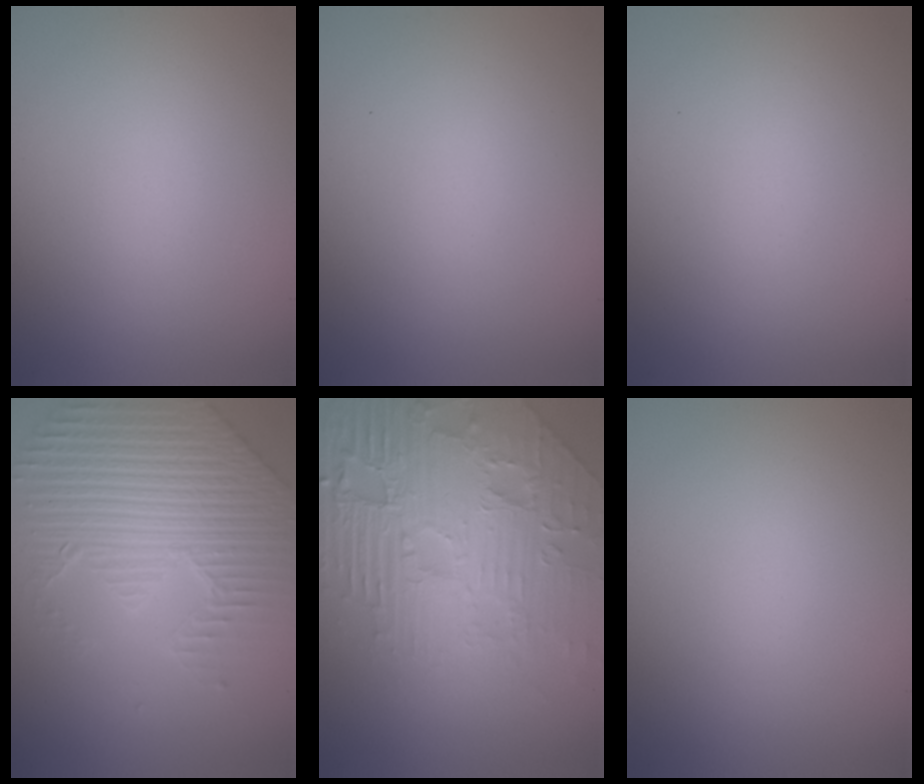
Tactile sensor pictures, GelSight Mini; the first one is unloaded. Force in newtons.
{"total": 0.0}
{"total": 0.0}
{"total": 7.4, "press": 5.6, "slide": 4.8}
{"total": 8.7, "press": 6.2, "slide": 6.1}
{"total": 0.0}